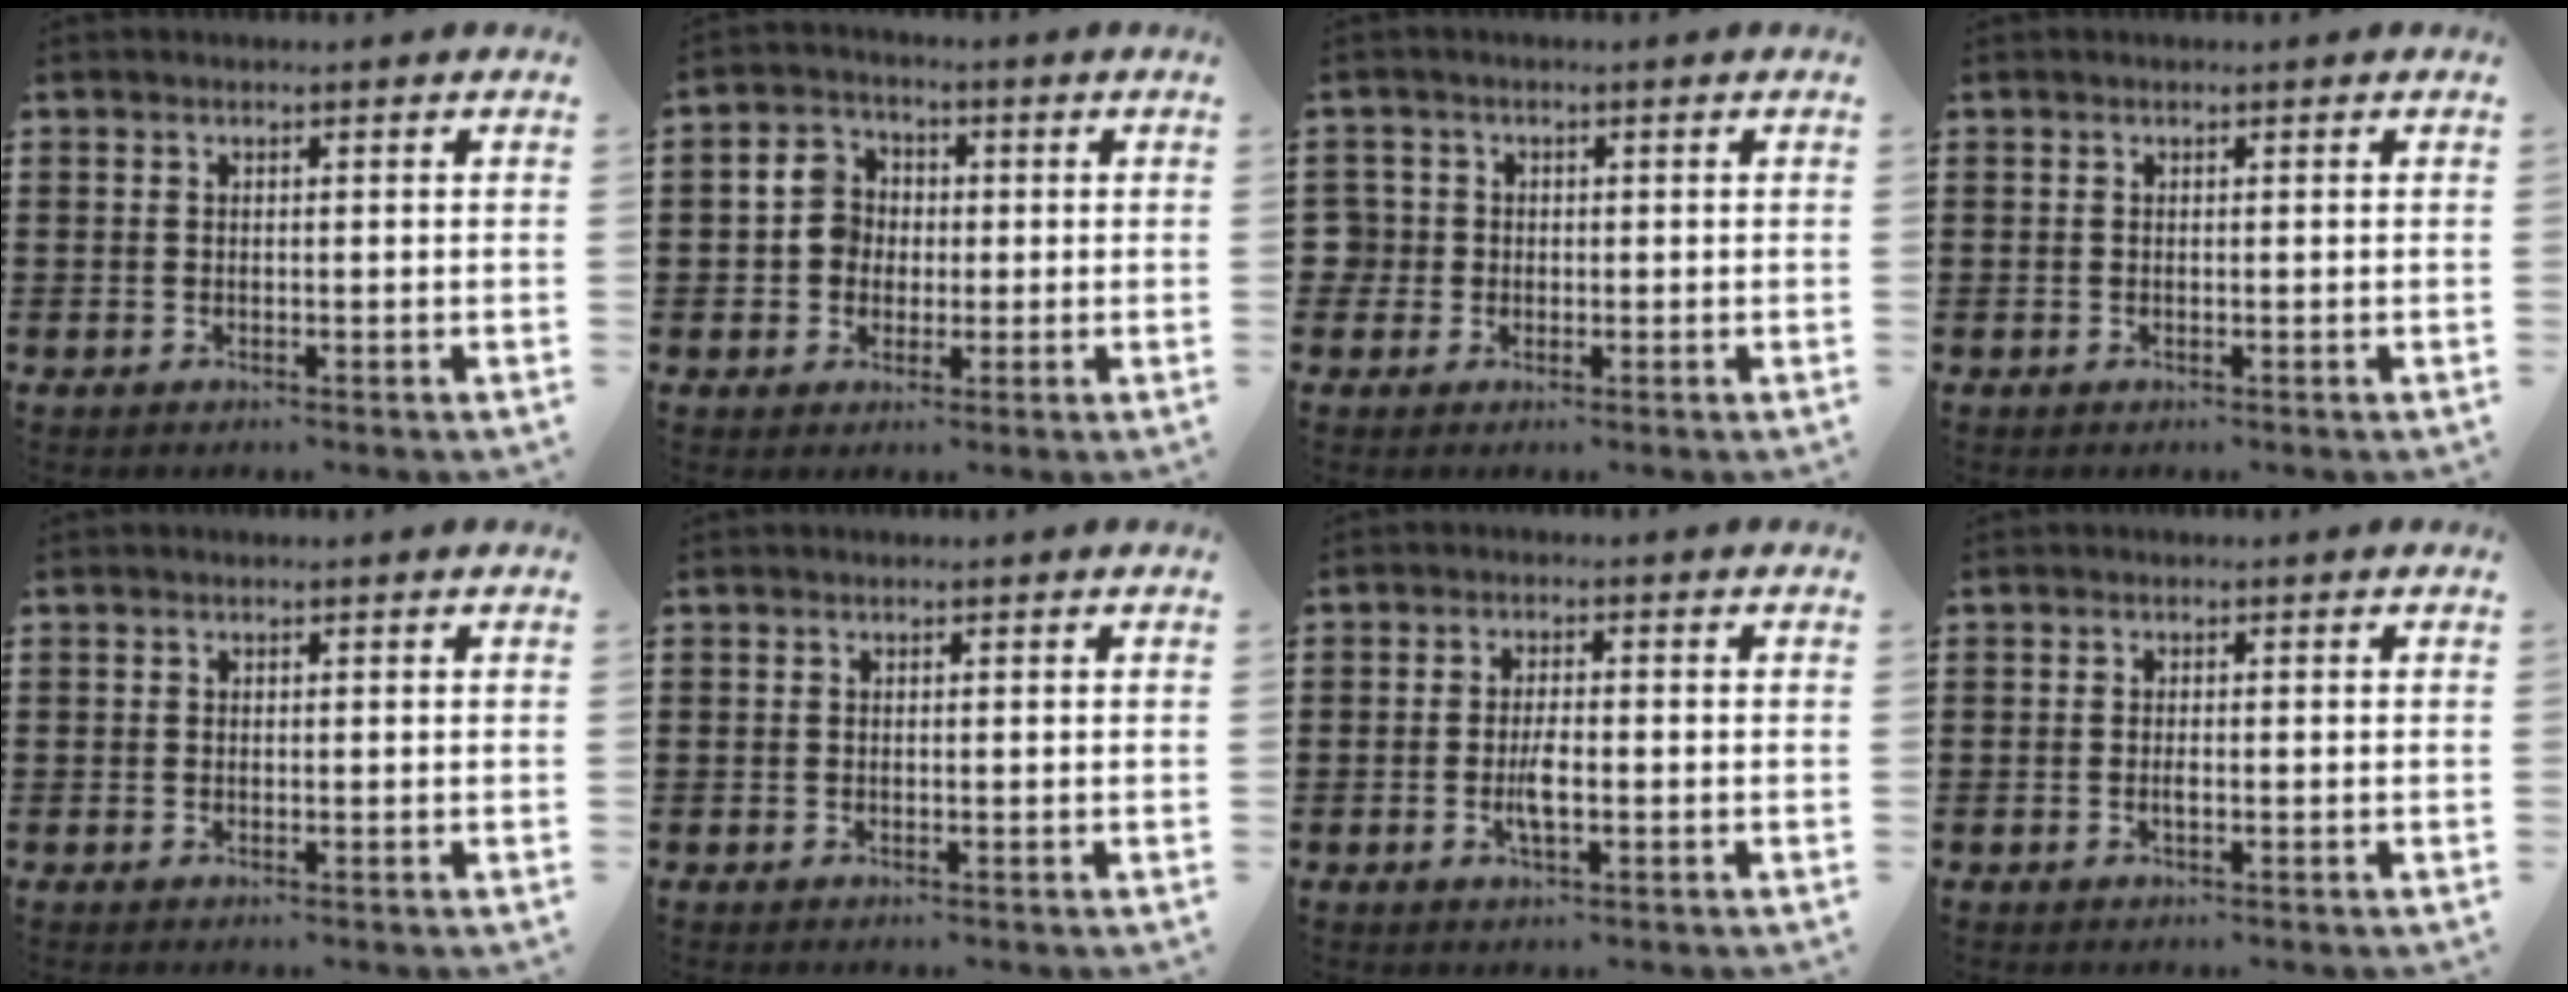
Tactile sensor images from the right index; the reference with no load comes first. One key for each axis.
{"total": 5.3, "fx": 0.0, "fy": 5.0, "fz": 1.8, "tx": -0.053, "ty": 0.016, "tz": 0.000}
{"total": 2.4, "fx": -0.1, "fy": 2.3, "fz": 0.4, "tx": -0.026, "ty": 0.005, "tz": -0.007}
{"total": 0.0}
{"total": 0.0}
{"total": 0.0}
{"total": 3.5, "fx": -0.8, "fy": 0.9, "fz": 3.2, "tx": -0.071, "ty": -0.004, "tz": -0.020}
{"total": 0.9, "fx": -0.3, "fy": 0.2, "fz": 0.8, "tx": -0.016, "ty": -0.004, "tz": -0.004}